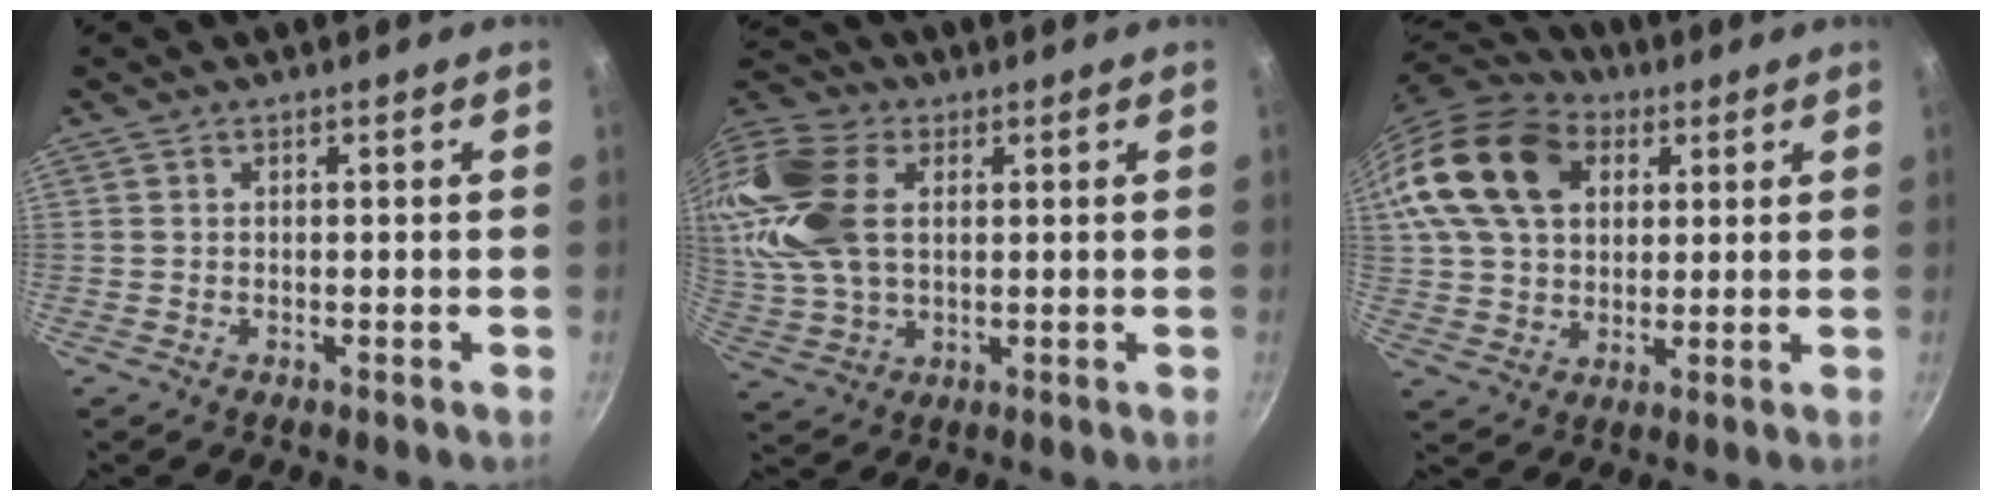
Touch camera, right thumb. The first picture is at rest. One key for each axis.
{"total": 20.0, "fx": 4.2, "fy": 13.1, "fz": 14.5, "tx": -0.316, "ty": 0.011, "tz": 0.079}
{"total": 20.2, "fx": 6.9, "fy": 14.3, "fz": 12.4, "tx": -0.224, "ty": 0.011, "tz": 0.118}